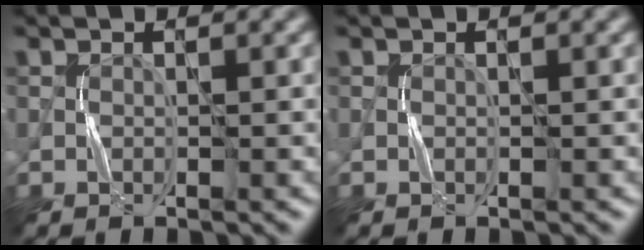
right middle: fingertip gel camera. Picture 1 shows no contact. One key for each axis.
{"total": 0.0}